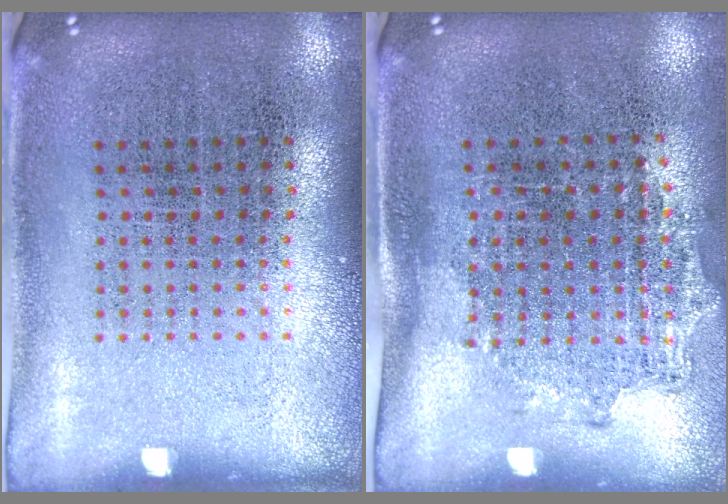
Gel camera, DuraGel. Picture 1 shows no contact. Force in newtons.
{"total": 1.4, "press": 1.1, "slide": 0.9}